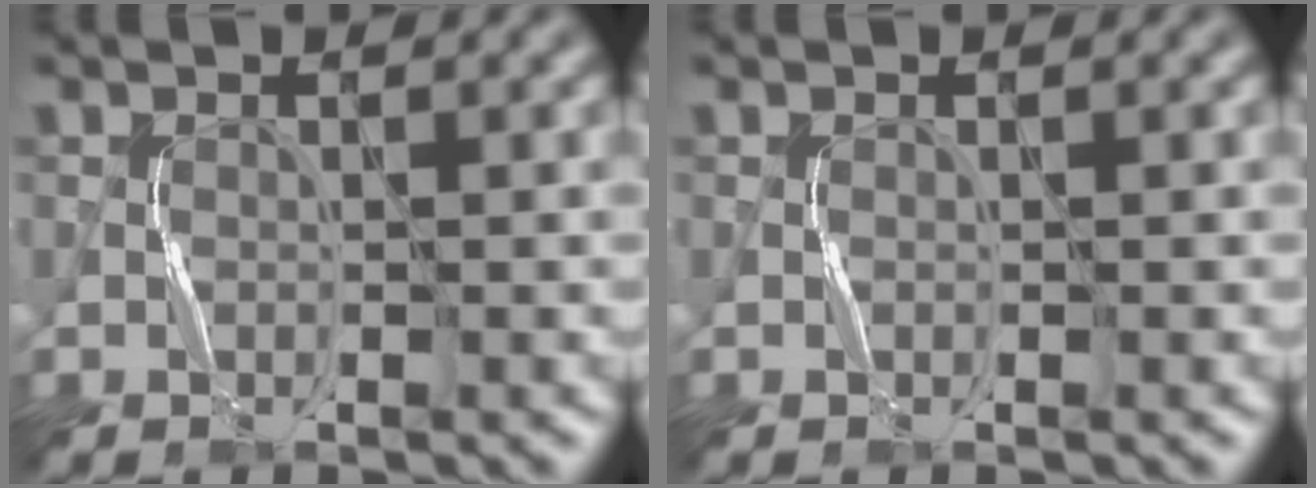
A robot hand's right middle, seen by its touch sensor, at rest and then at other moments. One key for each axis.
{"total": 0.0}